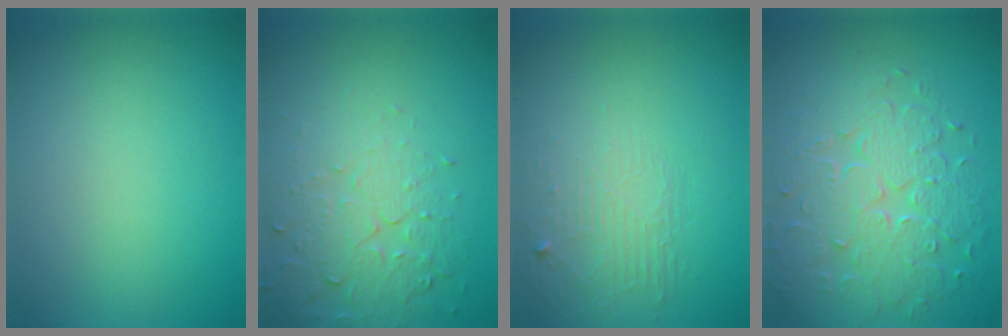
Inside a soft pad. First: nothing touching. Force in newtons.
{"total": 5.3, "press": 3.9, "slide": 3.6}
{"total": 1.8, "press": 0.8, "slide": 1.6}
{"total": 8.1, "press": 5.8, "slide": 5.7}